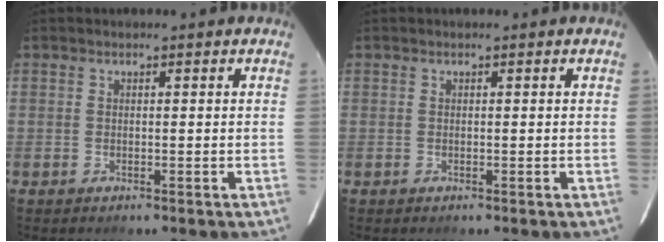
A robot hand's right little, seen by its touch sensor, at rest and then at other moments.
{"total": 0.0}